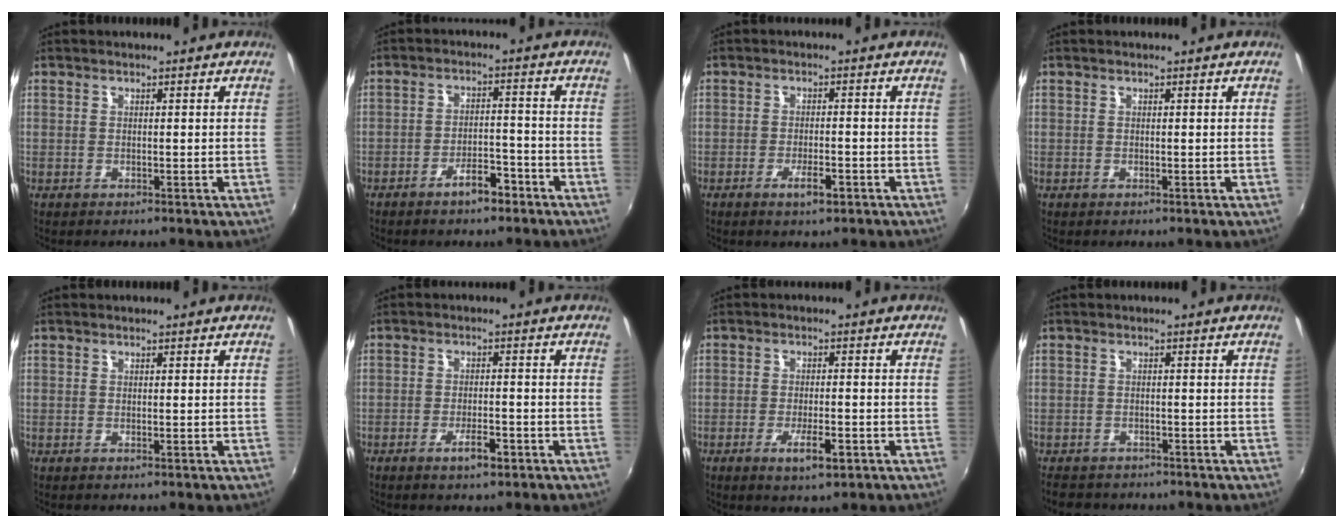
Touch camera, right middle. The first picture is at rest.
{"total": 5.2, "force": [-3.9, 1.9, 2.9], "torque": [-0.056, 0.005, -0.053]}
{"total": 3.6, "force": [-2.1, 1.0, 2.7], "torque": [-0.055, -0.007, -0.036]}
{"total": 0.0}
{"total": 0.0}
{"total": 3.8, "force": [-2.4, 1.1, 2.8], "torque": [-0.057, -0.005, -0.038]}
{"total": 5.2, "force": [-2.6, 1.4, 4.3], "torque": [-0.087, -0.013, -0.041]}
{"total": 4.7, "force": [-3.9, 2.5, 1.2], "torque": [-0.035, -0.008, -0.064]}